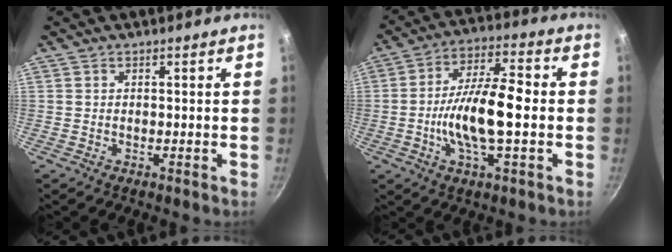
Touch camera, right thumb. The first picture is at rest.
{"total": 13.9, "force": [-1.8, 4.9, 12.9], "torque": [-0.229, 0.027, -0.039]}